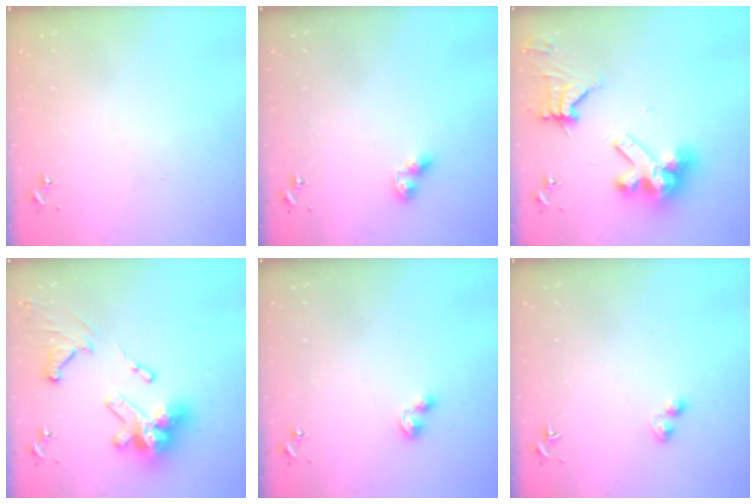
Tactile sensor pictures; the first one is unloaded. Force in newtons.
{"total": 5.5, "press": 5.5, "slide": 0.3}
{"total": 15.6, "press": 15.4, "slide": 1.9}
{"total": 21.8, "press": 21.8, "slide": 1.7}
{"total": 4.4, "press": 4.3, "slide": 0.5}
{"total": 3.3, "press": 3.2, "slide": 0.8}